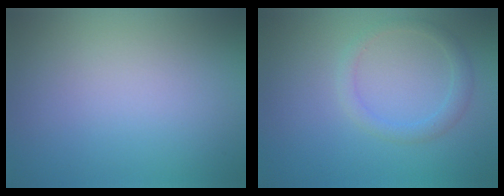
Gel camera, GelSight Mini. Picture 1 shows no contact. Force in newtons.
{"total": 1.8, "press": 1.8, "slide": 0.2}